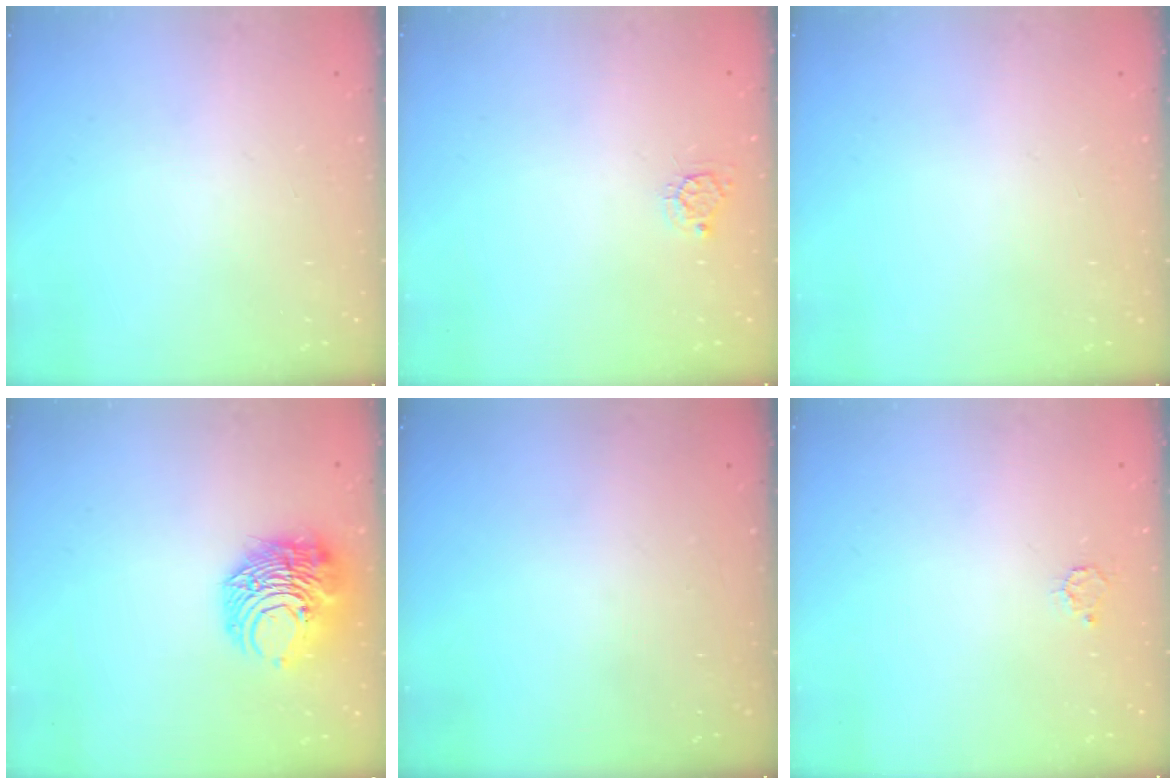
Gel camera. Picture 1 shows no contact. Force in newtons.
{"total": 3.9, "press": 3.8, "slide": 0.3}
{"total": 0.0}
{"total": 11.1, "press": 11.0, "slide": 1.2}
{"total": 0.0}
{"total": 3.5, "press": 3.5, "slide": 0.3}